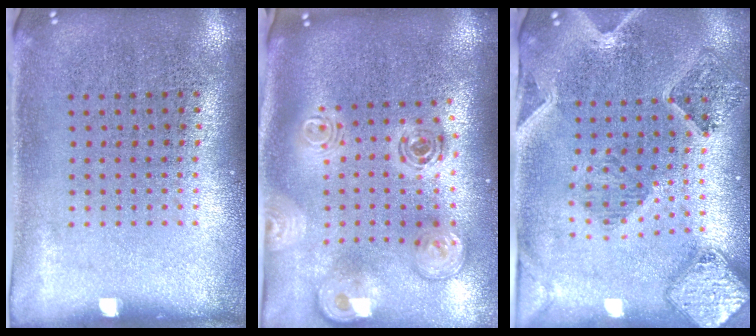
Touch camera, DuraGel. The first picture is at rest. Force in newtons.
{"total": 2.3, "press": 1.8, "slide": 1.4}
{"total": 1.6, "press": 1.6, "slide": 0.4}